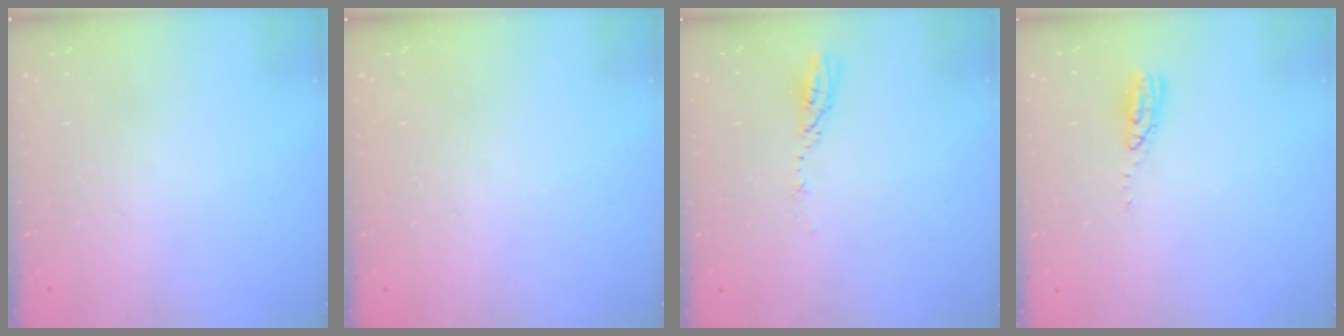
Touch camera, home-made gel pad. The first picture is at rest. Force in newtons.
{"total": 0.0}
{"total": 3.6, "press": 3.6, "slide": 0.3}
{"total": 6.5, "press": 6.5, "slide": 0.5}